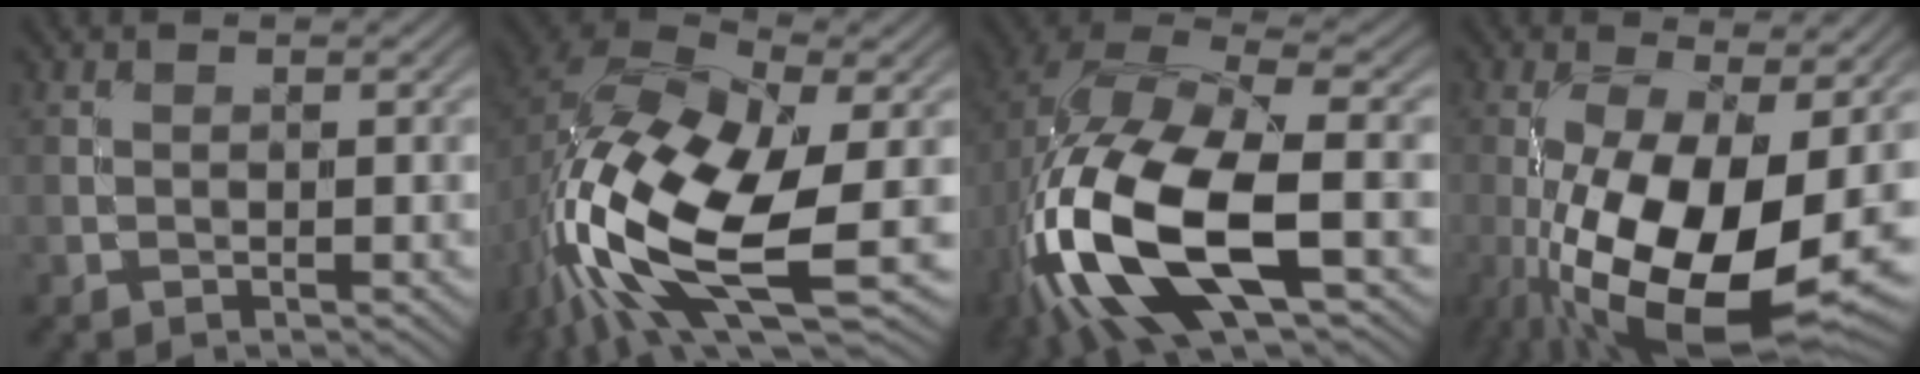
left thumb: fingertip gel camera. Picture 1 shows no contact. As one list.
[{"total": 16.1, "force": [-4.7, 8.1, 13.1], "torque": [-0.274, -0.029, -0.083]}, {"total": 16.9, "force": [-4.8, 7.9, 14.2], "torque": [-0.329, -0.030, -0.078]}, {"total": 16.3, "force": [-4.0, 6.4, 14.5], "torque": [-0.281, -0.032, -0.065]}]